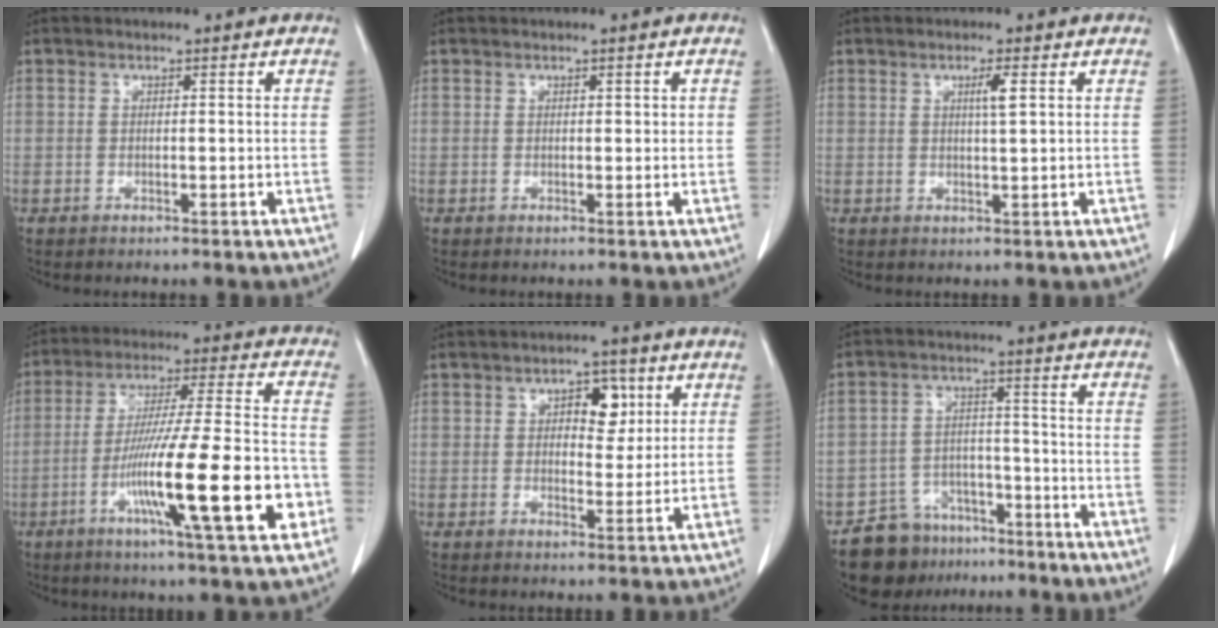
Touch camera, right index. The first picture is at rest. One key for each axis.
{"total": 0.9, "fx": 0.3, "fy": 0.5, "fz": 0.7, "tx": -0.005, "ty": 0.005, "tz": 0.006}
{"total": 2.2, "fx": 0.8, "fy": -0.1, "fz": 2.0, "tx": -0.036, "ty": -0.001, "tz": 0.013}
{"total": 18.8, "fx": -6.2, "fy": 1.0, "fz": 17.8, "tx": -0.284, "ty": -0.011, "tz": -0.099}
{"total": 5.0, "fx": 1.8, "fy": 2.7, "fz": 3.7, "tx": -0.046, "ty": 0.009, "tz": 0.026}
{"total": 8.8, "fx": -6.7, "fy": 5.5, "fz": 1.3, "tx": -0.020, "ty": 0.025, "tz": -0.108}